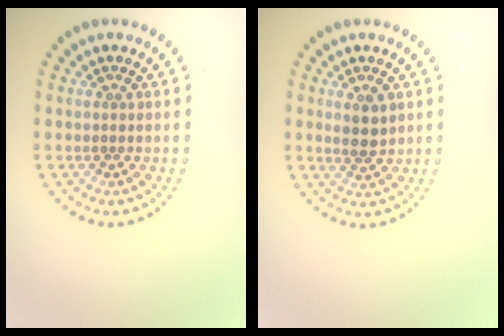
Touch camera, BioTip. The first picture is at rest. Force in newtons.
{"total": 1.8, "press": 1.7, "slide": 0.6}